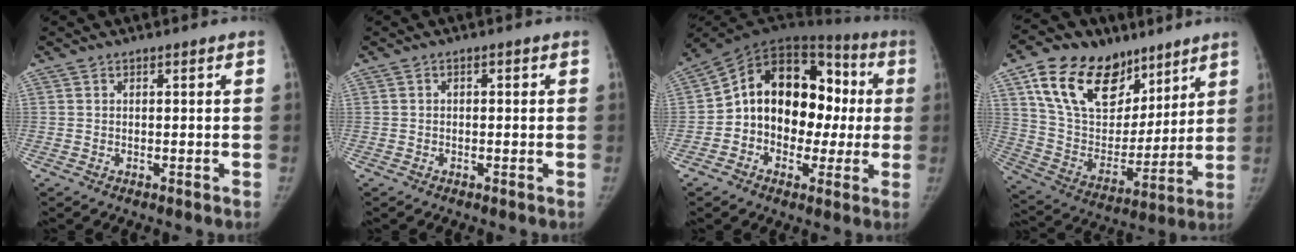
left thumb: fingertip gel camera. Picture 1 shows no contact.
{"total": 0.9, "force": [-0.1, 0.7, 0.6], "torque": [0.000, 0.002, -0.005]}
{"total": 20.8, "force": [-0.1, 14.8, 14.6], "torque": [-0.180, 0.060, -0.007]}
{"total": 23.9, "force": [13.4, 15.2, 12.7], "torque": [-0.189, -0.028, 0.246]}